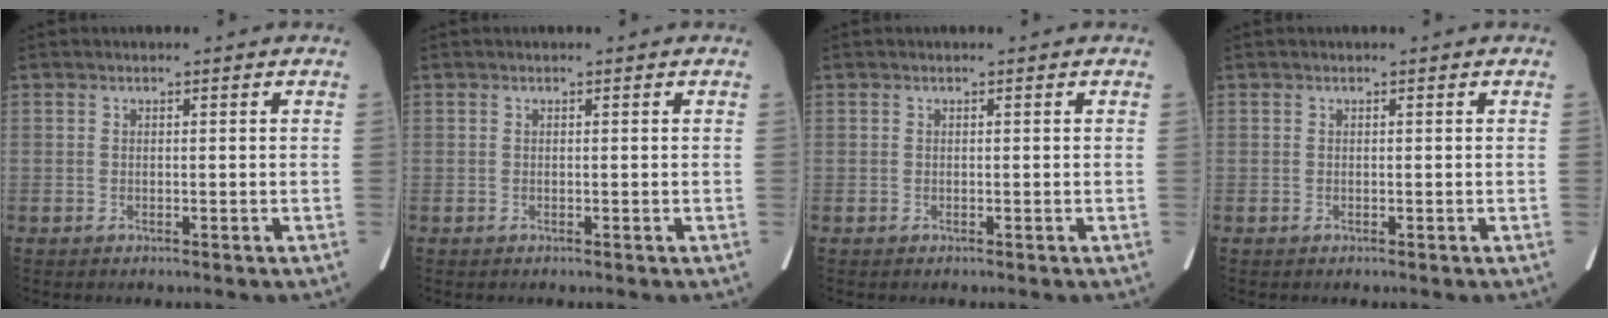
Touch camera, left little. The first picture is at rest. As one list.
[{"total": 0.0}, {"total": 0.0}, {"total": 0.0}]